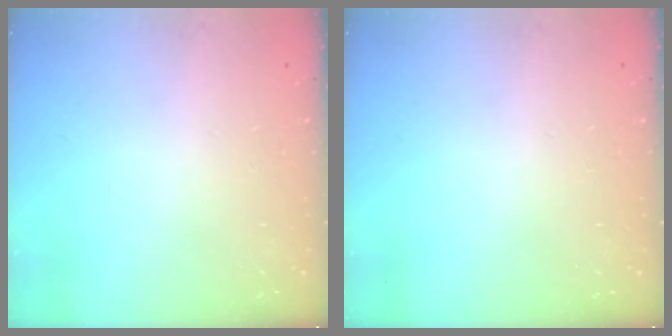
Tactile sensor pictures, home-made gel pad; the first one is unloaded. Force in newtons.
{"total": 0.0}